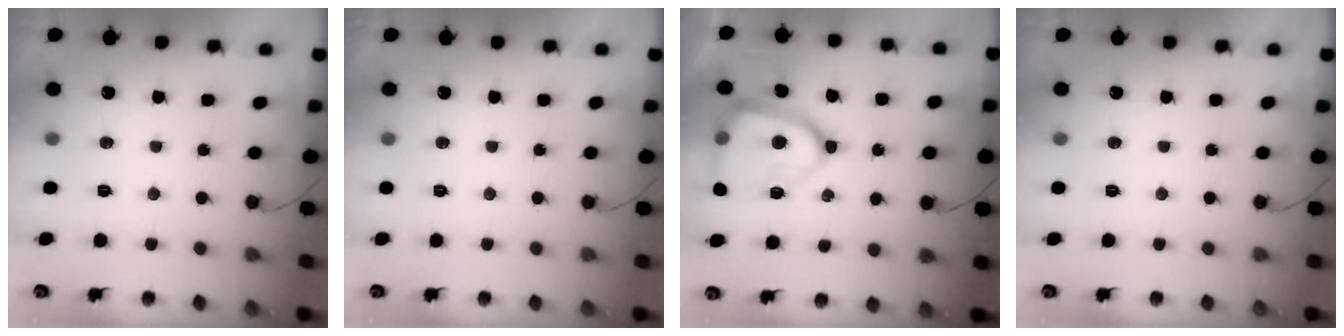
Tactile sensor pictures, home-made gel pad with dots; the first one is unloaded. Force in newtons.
{"total": 0.0}
{"total": 16.1, "press": 16.1, "slide": 1.6}
{"total": 0.0}